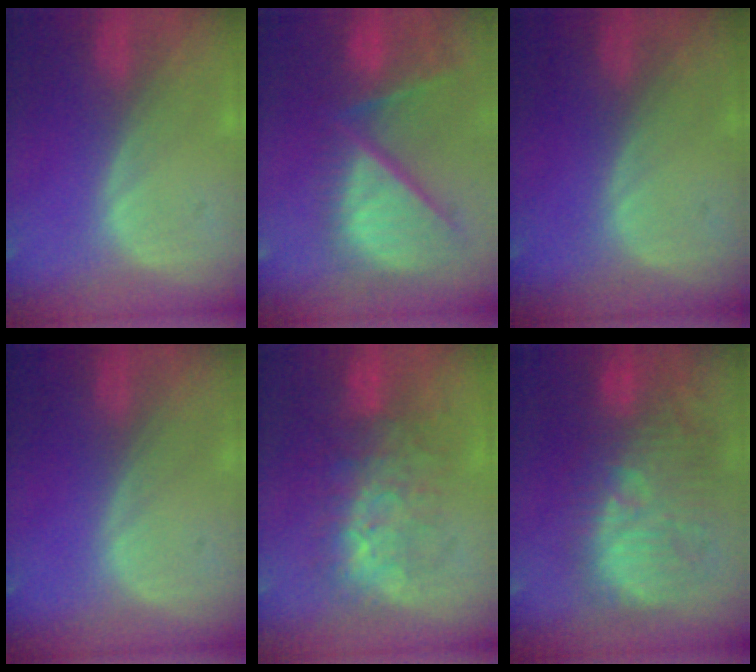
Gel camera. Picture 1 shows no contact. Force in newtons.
{"total": 13.2, "press": 11.0, "slide": 7.3}
{"total": 0.0}
{"total": 0.0}
{"total": 8.0, "press": 7.8, "slide": 1.8}
{"total": 12.0, "press": 11.5, "slide": 3.4}